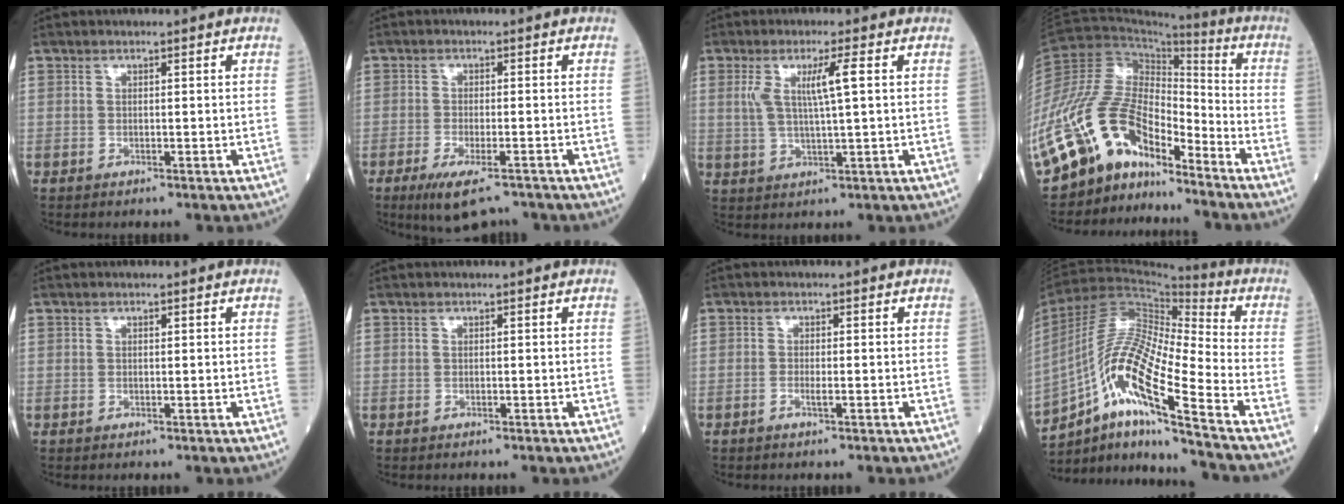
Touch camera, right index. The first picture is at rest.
{"total": 6.8, "force": [-5.0, 1.6, 4.4], "torque": [-0.072, -0.014, -0.081]}
{"total": 5.5, "force": [1.6, -0.1, 5.3], "torque": [-0.105, 0.004, 0.036]}
{"total": 19.3, "force": [-14.2, 8.6, 9.8], "torque": [-0.211, 0.051, -0.259]}
{"total": 0.0}
{"total": 0.0}
{"total": 1.0, "force": [-0.6, 0.1, 0.8], "torque": [-0.019, 0.000, -0.012]}
{"total": 15.8, "force": [-8.7, 1.0, 13.2], "torque": [-0.261, -0.001, -0.157]}